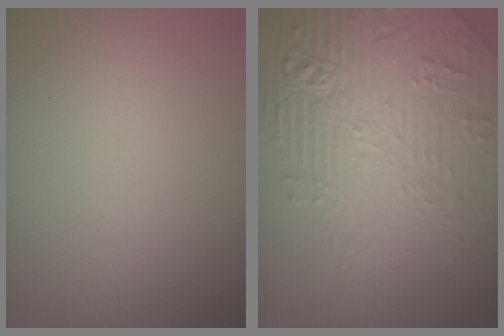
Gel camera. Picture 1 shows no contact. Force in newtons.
{"total": 5.7, "press": 5.0, "slide": 2.8}